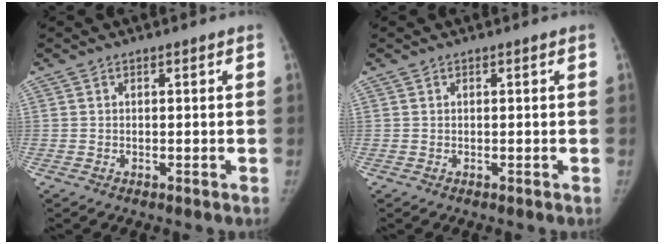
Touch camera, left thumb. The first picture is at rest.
{"total": 0.0}